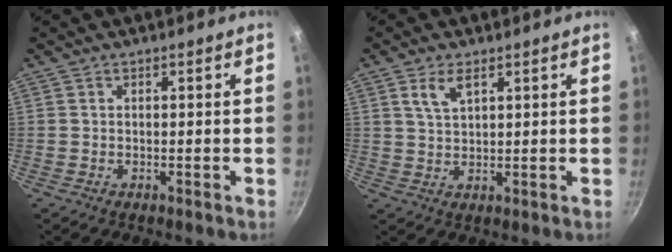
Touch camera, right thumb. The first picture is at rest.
{"total": 4.4, "force": [2.2, 2.1, 3.2], "torque": [-0.054, -0.007, 0.046]}